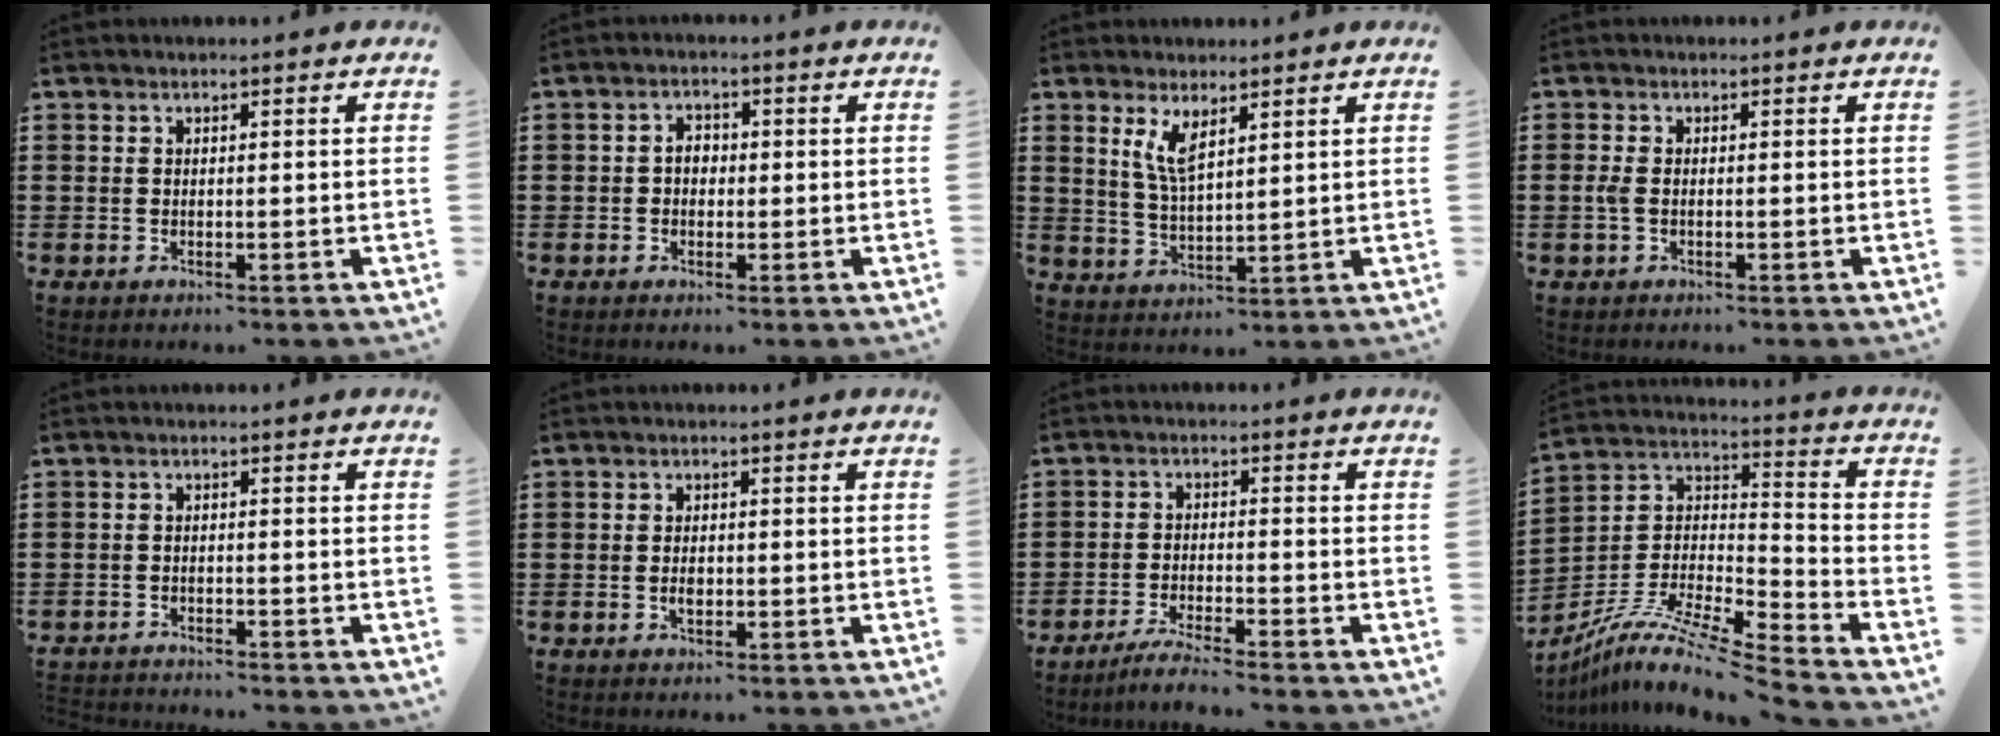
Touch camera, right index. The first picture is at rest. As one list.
[{"total": 2.2, "force": [-0.3, 1.6, 1.5], "torque": [-0.030, 0.006, -0.007]}, {"total": 5.0, "force": [2.7, 1.5, 3.9], "torque": [-0.083, 0.002, 0.048]}, {"total": 1.7, "force": [-0.3, 0.8, 1.5], "torque": [-0.044, -0.004, -0.011]}, {"total": 1.8, "force": [-1.8, 0.1, -0.1], "torque": [-0.003, 0.002, -0.039]}, {"total": 1.8, "force": [-0.3, 1.0, 1.5], "torque": [-0.029, 0.002, -0.006]}, {"total": 3.5, "force": [-3.4, -0.3, 1.0], "torque": [-0.018, 0.000, -0.066]}, {"total": 10.6, "force": [-8.6, 1.1, 6.1], "torque": [-0.125, 0.002, -0.175]}]